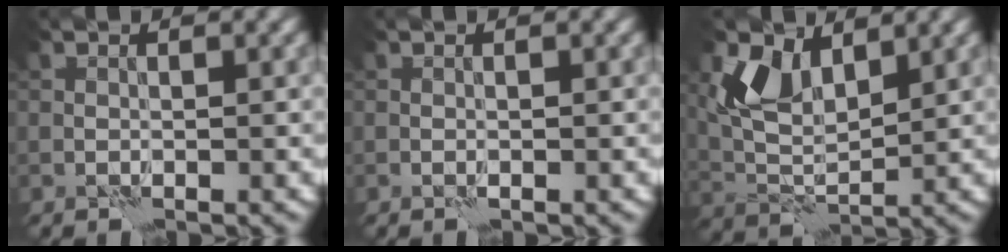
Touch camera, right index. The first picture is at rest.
{"total": 0.0}
{"total": 5.4, "force": [2.7, 2.9, 3.6], "torque": [-0.083, -0.008, 0.050]}